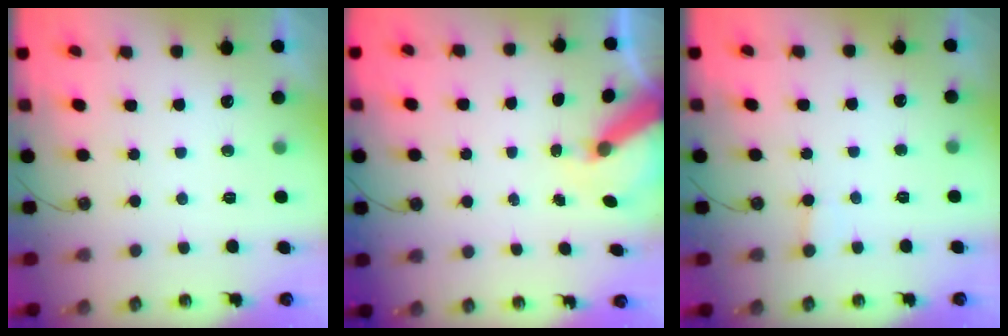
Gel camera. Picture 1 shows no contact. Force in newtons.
{"total": 7.4, "press": 7.4, "slide": 0.8}
{"total": 1.9, "press": 1.9, "slide": 0.3}